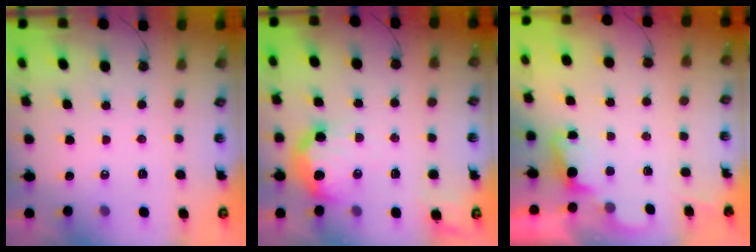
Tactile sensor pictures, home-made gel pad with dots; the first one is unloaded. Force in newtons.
{"total": 15.9, "press": 15.8, "slide": 1.5}
{"total": 2.2, "press": 2.1, "slide": 0.7}